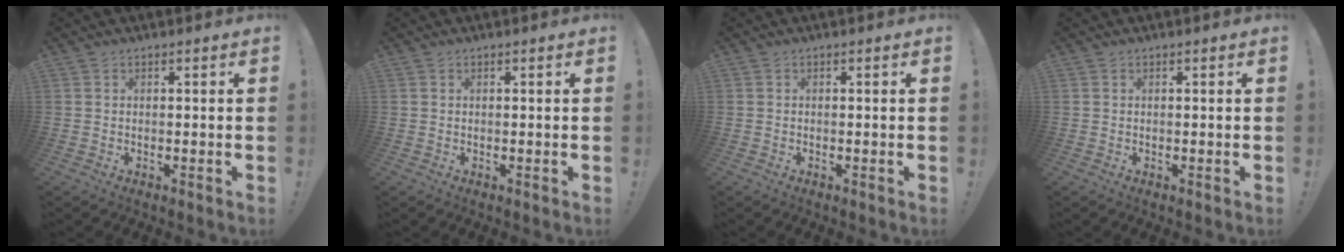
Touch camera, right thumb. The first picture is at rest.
{"total": 0.0}
{"total": 0.0}
{"total": 0.0}